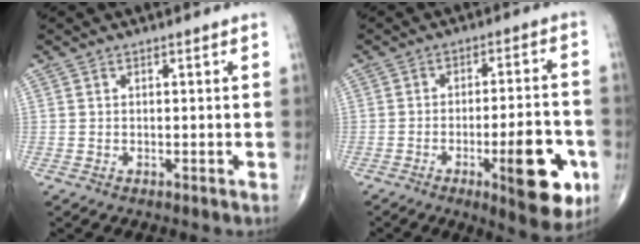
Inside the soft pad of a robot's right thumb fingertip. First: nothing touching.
{"total": 14.6, "force": [-5.3, 4.3, 12.9], "torque": [-0.157, 0.017, -0.067]}